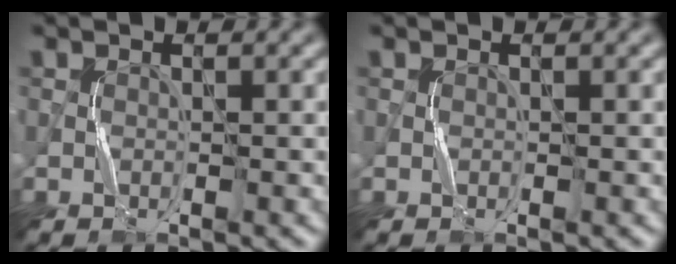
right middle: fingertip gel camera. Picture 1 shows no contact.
{"total": 0.0}